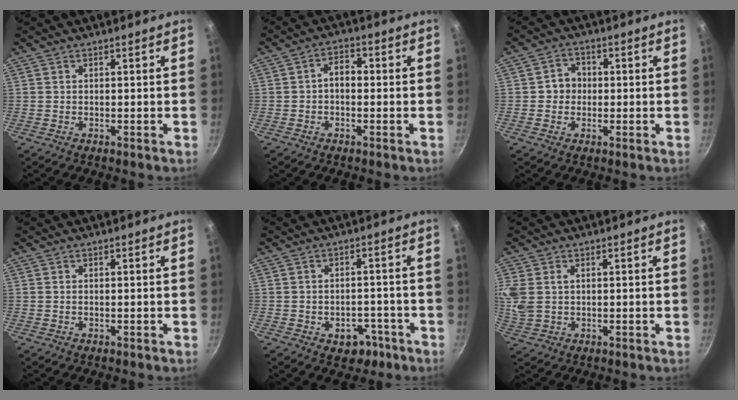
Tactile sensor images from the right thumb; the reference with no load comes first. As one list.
[{"total": 3.9, "force": [-0.4, 2.5, 2.9], "torque": [-0.036, 0.019, -0.015]}, {"total": 4.2, "force": [-0.1, 3.8, 1.8], "torque": [-0.007, 0.011, -0.009]}, {"total": 0.0}, {"total": 5.4, "force": [-2.7, 3.9, 2.6], "torque": [-0.012, 0.028, -0.030]}, {"total": 6.8, "force": [1.1, 4.7, 4.9], "torque": [-0.132, 0.011, 0.031]}]